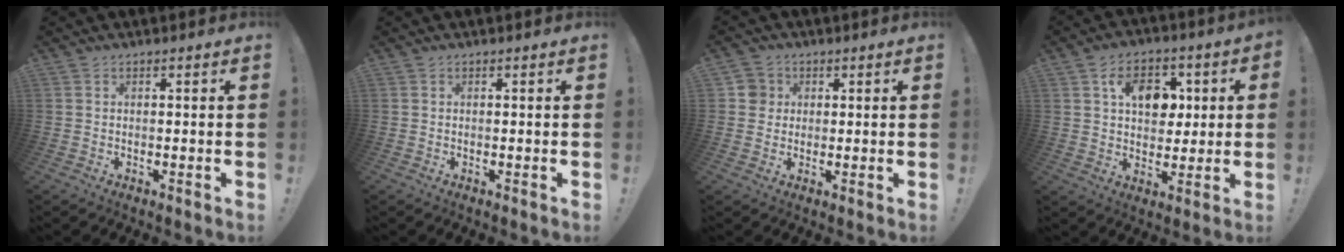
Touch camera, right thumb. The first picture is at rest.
{"total": 0.0}
{"total": 4.6, "force": [1.0, 4.4, 0.9], "torque": [-0.007, 0.004, 0.019]}
{"total": 11.8, "force": [3.4, 8.6, 7.3], "torque": [-0.105, 0.003, 0.064]}